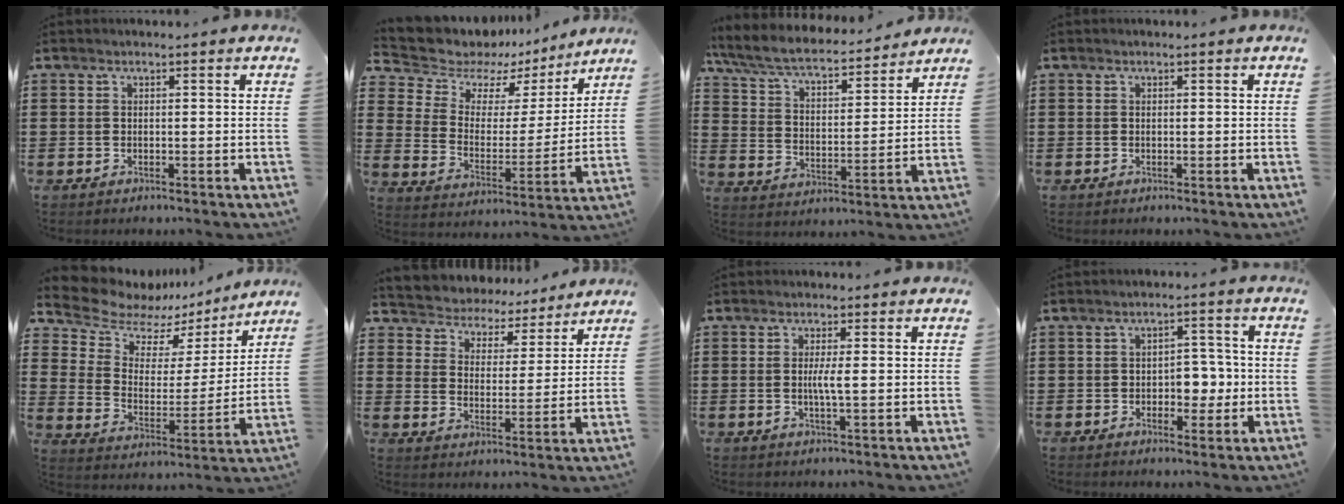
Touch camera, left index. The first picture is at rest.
{"total": 6.7, "force": [5.5, 3.7, 0.9], "torque": [-0.059, -0.041, 0.094]}
{"total": 6.7, "force": [5.9, 1.1, 2.9], "torque": [-0.079, -0.036, 0.098]}
{"total": 0.0}
{"total": 9.7, "force": [8.3, 4.5, 2.2], "torque": [-0.075, -0.055, 0.146]}
{"total": 4.7, "force": [4.5, 1.0, -0.6], "torque": [-0.019, -0.034, 0.076]}
{"total": 2.7, "force": [-0.1, 0.1, 2.7], "torque": [-0.057, -0.008, -0.006]}
{"total": 4.7, "force": [-0.8, 3.2, 3.4], "torque": [-0.054, 0.001, -0.022]}